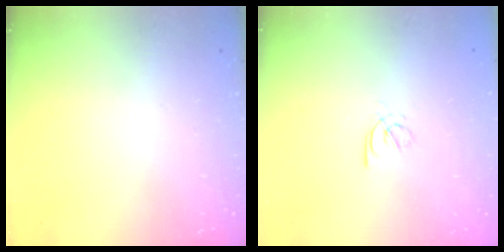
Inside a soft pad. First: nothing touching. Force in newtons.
{"total": 2.9, "press": 2.8, "slide": 0.8}